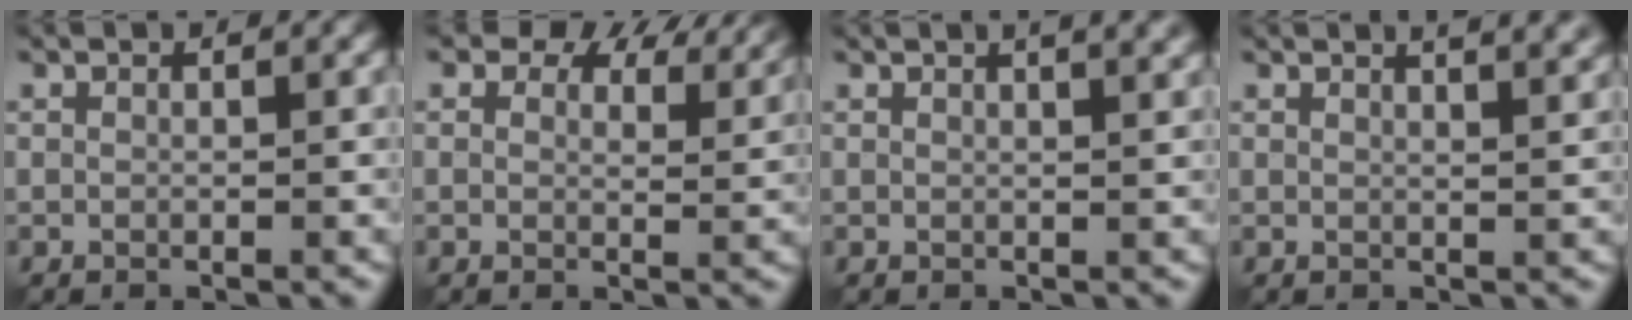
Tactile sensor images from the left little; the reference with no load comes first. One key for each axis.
{"total": 8.4, "fx": 6.3, "fy": 4.1, "fz": 3.7, "tx": -0.062, "ty": -0.002, "tz": 0.083}
{"total": 4.9, "fx": 3.0, "fy": 2.1, "fz": 3.2, "tx": -0.010, "ty": 0.034, "tz": 0.011}
{"total": 5.5, "fx": 3.8, "fy": 2.2, "fz": 3.3, "tx": -0.012, "ty": 0.037, "tz": 0.022}